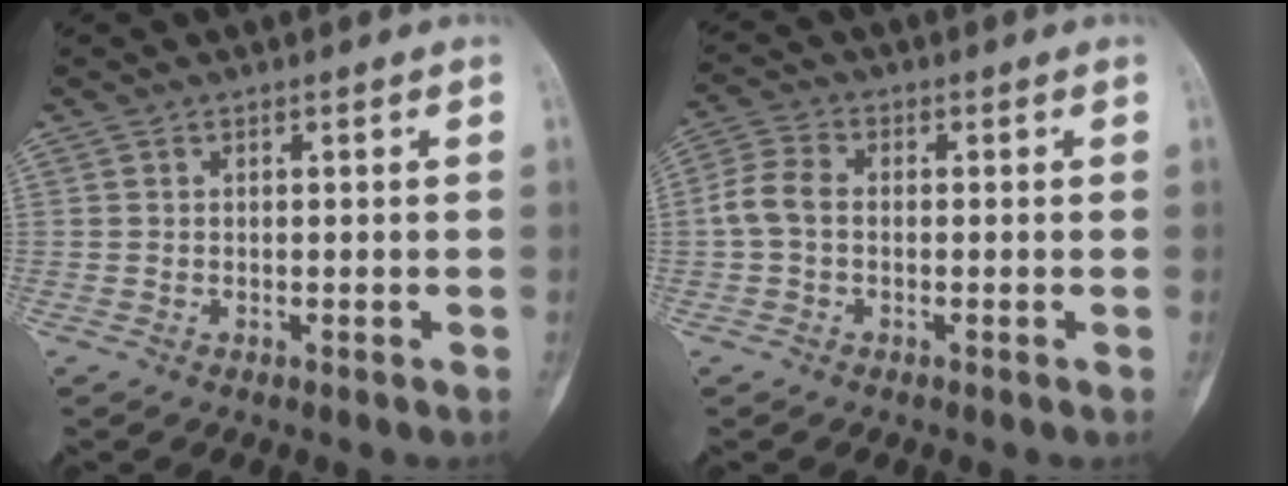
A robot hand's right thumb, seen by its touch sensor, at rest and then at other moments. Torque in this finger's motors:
{"motor_torque": [0.24, 0.24, 0.17, -0.17, 0.16]}